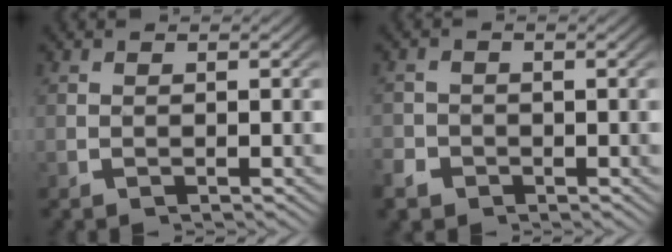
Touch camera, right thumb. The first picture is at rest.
{"total": 2.4, "force": [-1.7, 1.7, 0.3], "torque": [-0.003, -0.011, -0.029]}